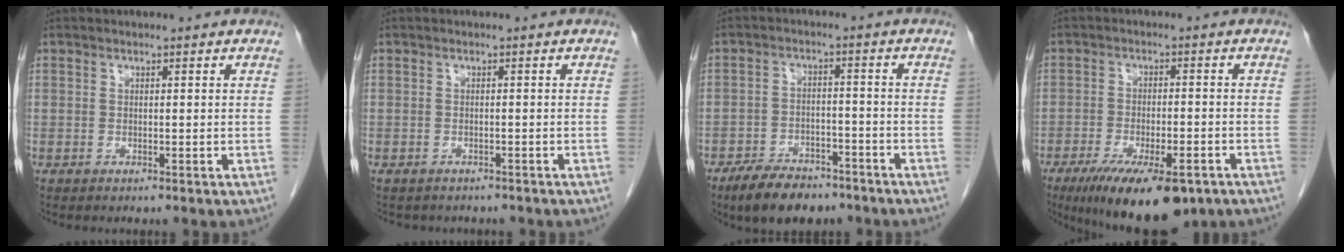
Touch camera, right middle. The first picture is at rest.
{"total": 4.0, "force": [-3.5, 1.8, 0.9], "torque": [-0.017, 0.001, -0.039]}
{"total": 8.9, "force": [-6.9, 3.7, 4.1], "torque": [-0.072, -0.003, -0.117]}
{"total": 13.9, "force": [-9.1, 4.5, 9.5], "torque": [-0.144, -0.017, -0.138]}